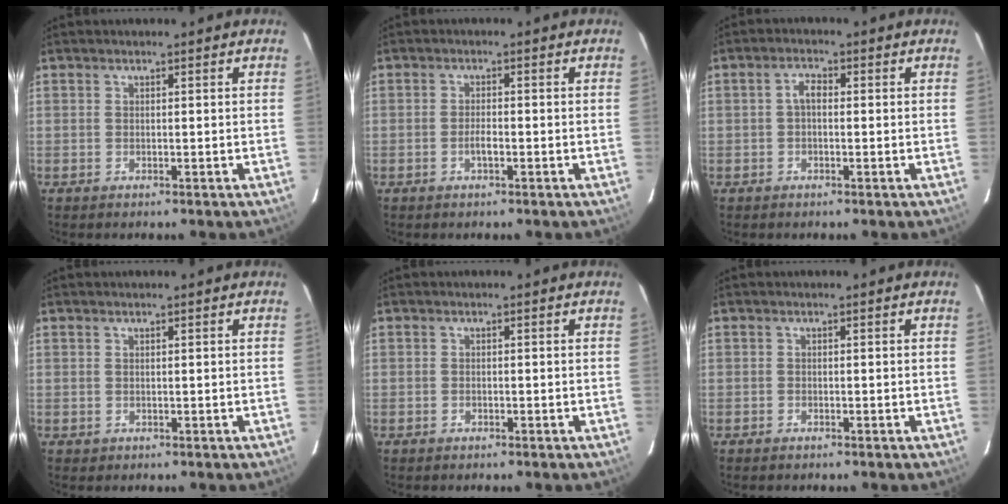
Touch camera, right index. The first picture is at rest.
{"total": 1.9, "force": [-0.8, 0.6, 1.6], "torque": [-0.035, 0.000, -0.015]}
{"total": 2.1, "force": [-0.2, 1.2, 1.8], "torque": [-0.036, 0.011, -0.003]}
{"total": 0.0}
{"total": 0.7, "force": [-0.4, 0.5, 0.2], "torque": [-0.003, 0.001, -0.008]}
{"total": 0.5, "force": [-0.5, 0.2, 0.0], "torque": [-0.001, 0.000, -0.011]}